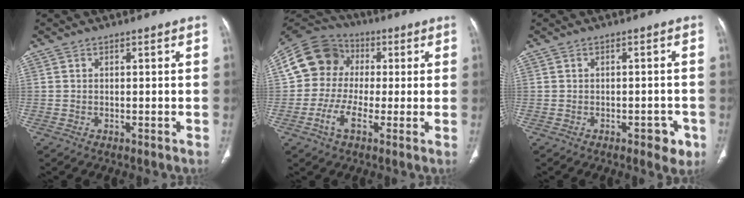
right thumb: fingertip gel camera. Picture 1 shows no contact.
{"total": 12.6, "force": [0.1, 10.5, 7.1], "torque": [-0.121, 0.024, -0.011]}
{"total": 3.9, "force": [-1.9, 2.1, 2.7], "torque": [-0.017, 0.009, -0.020]}